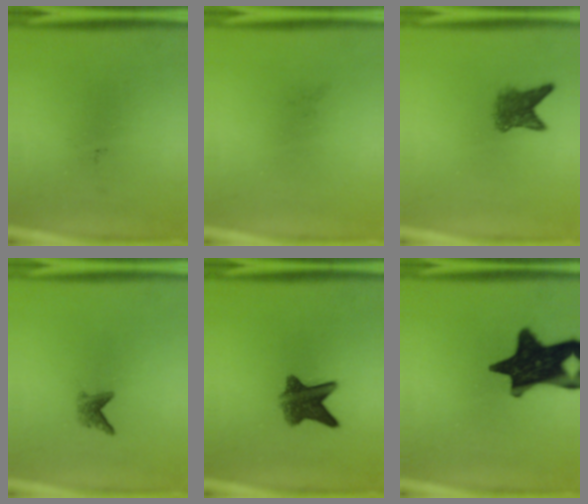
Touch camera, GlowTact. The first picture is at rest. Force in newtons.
{"total": 0.0}
{"total": 4.2}
{"total": 2.1}
{"total": 7.3}
{"total": 16.7}